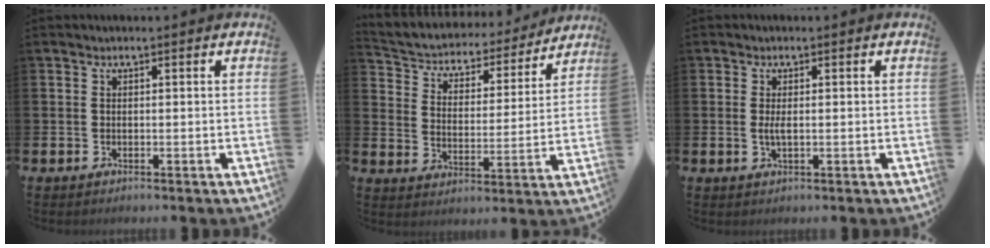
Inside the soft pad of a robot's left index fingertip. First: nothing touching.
{"total": 4.5, "force": [4.0, 2.0, 0.7], "torque": [-0.046, -0.037, 0.060]}
{"total": 1.4, "force": [-0.1, 0.4, 1.4], "torque": [-0.024, 0.001, -0.003]}